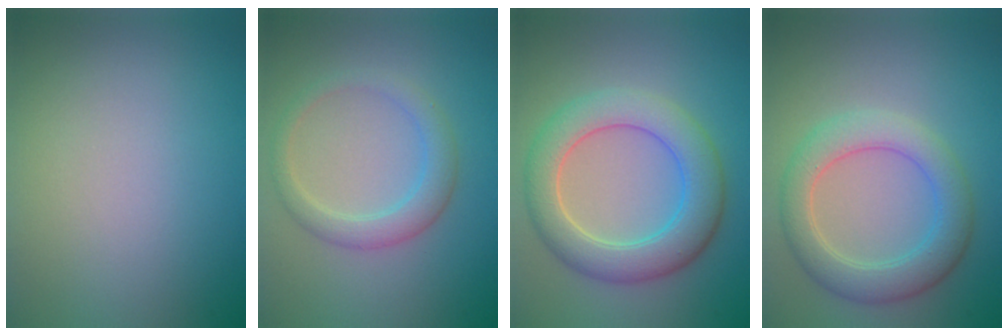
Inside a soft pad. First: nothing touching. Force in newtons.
{"total": 2.9, "press": 2.9, "slide": 0.4}
{"total": 6.3, "press": 6.2, "slide": 0.5}
{"total": 4.7, "press": 4.7, "slide": 0.3}